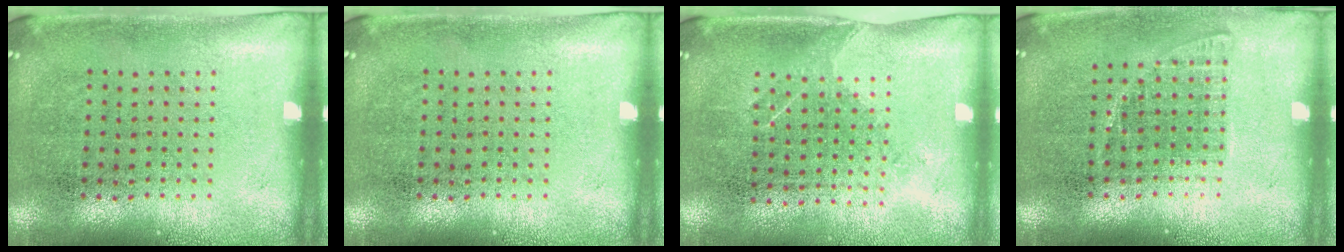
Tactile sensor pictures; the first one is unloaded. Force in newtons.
{"total": 0.0}
{"total": 1.2, "press": 1.0, "slide": 0.7}
{"total": 1.0, "press": 0.9, "slide": 0.5}